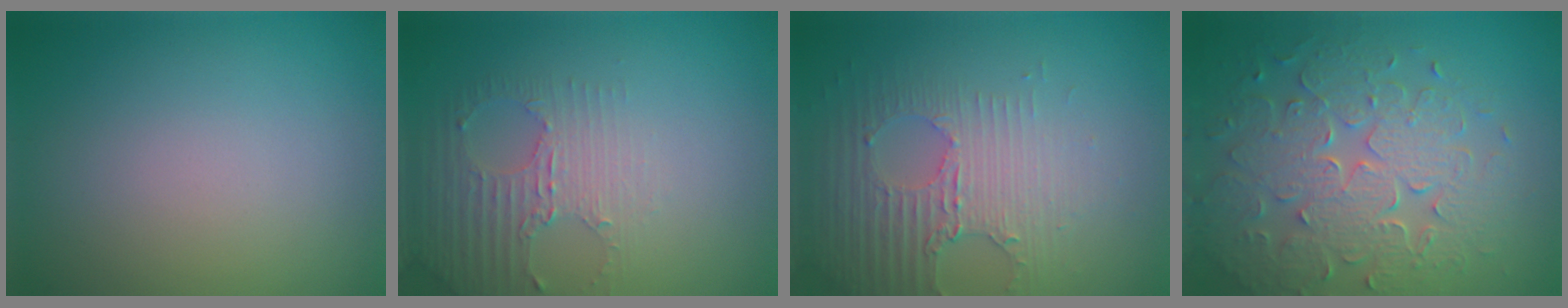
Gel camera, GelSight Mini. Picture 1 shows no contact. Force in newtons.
{"total": 2.8, "press": 2.4, "slide": 1.4}
{"total": 3.5, "press": 3.4, "slide": 1.1}
{"total": 8.3, "press": 6.0, "slide": 5.7}